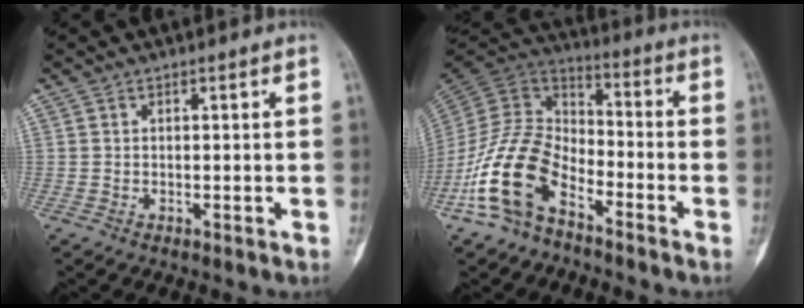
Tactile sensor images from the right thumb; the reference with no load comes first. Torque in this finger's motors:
{"motor_torque": [2.32, 1.67, 1.34, -1.43, 0.55]}